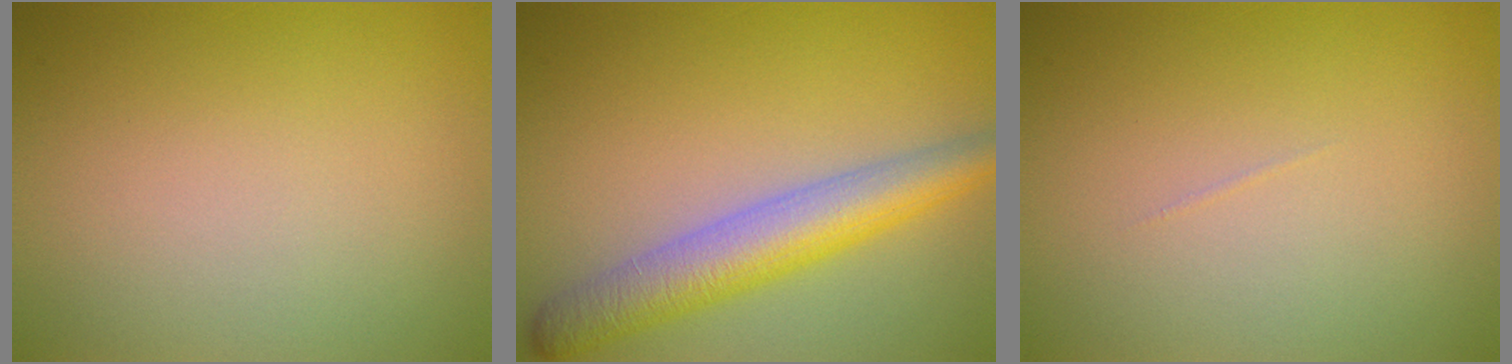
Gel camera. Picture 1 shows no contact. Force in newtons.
{"total": 6.0, "press": 6.0, "slide": 0.3}
{"total": 0.0}